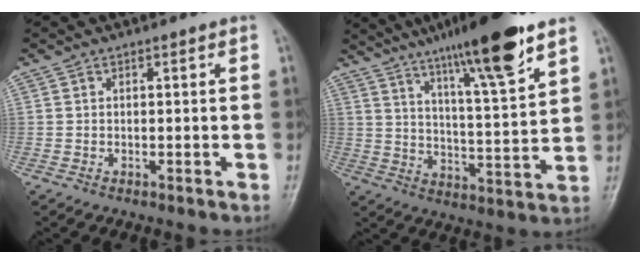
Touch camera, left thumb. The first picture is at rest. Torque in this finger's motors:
{"motor_torque": [1.04, -0.06, 1.39, -1.39, 0.28]}